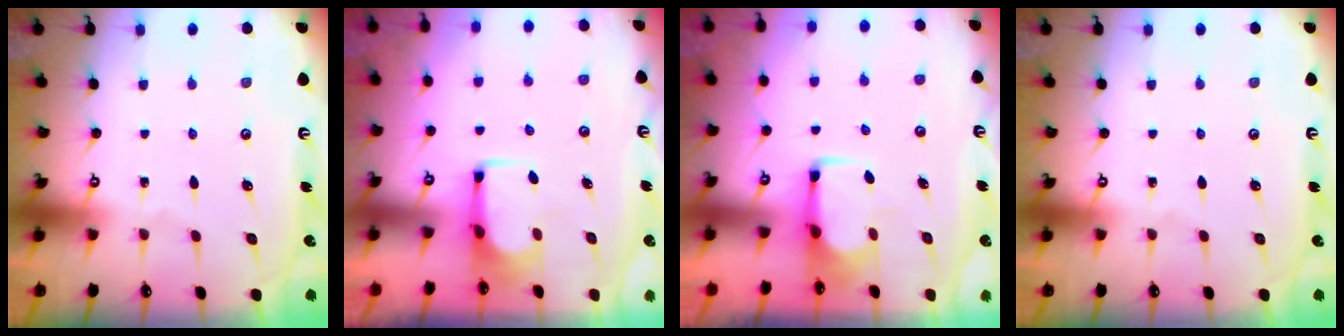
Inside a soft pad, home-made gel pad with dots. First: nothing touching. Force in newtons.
{"total": 3.6, "press": 3.6, "slide": 0.0}
{"total": 1.9, "press": 1.6, "slide": 1.0}
{"total": 0.0}